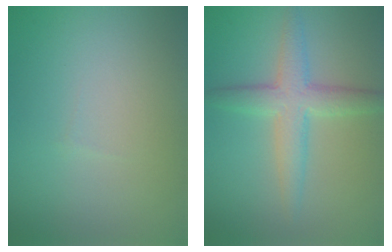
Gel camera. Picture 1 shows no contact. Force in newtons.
{"total": 4.1, "press": 4.1, "slide": 0.0}